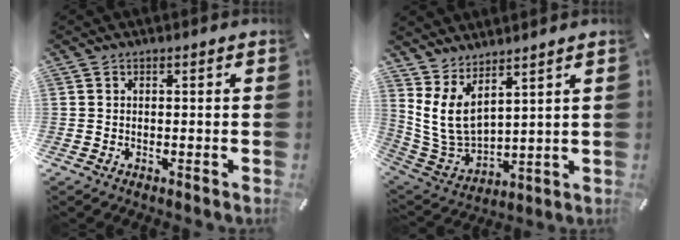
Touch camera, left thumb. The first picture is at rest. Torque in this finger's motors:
{"motor_torque": [0.82, -0.16, 1.26, -0.94, 0.15]}